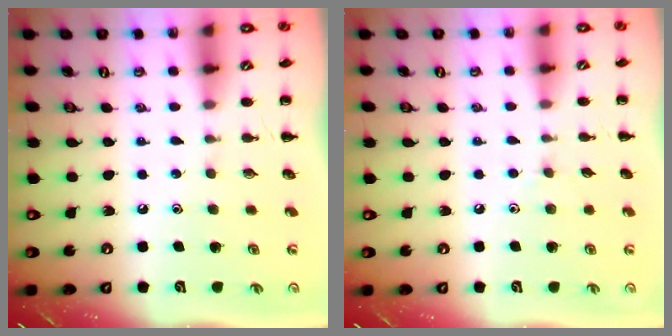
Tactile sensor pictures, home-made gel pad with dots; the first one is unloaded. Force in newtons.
{"total": 4.0, "press": 3.7, "slide": 1.5}